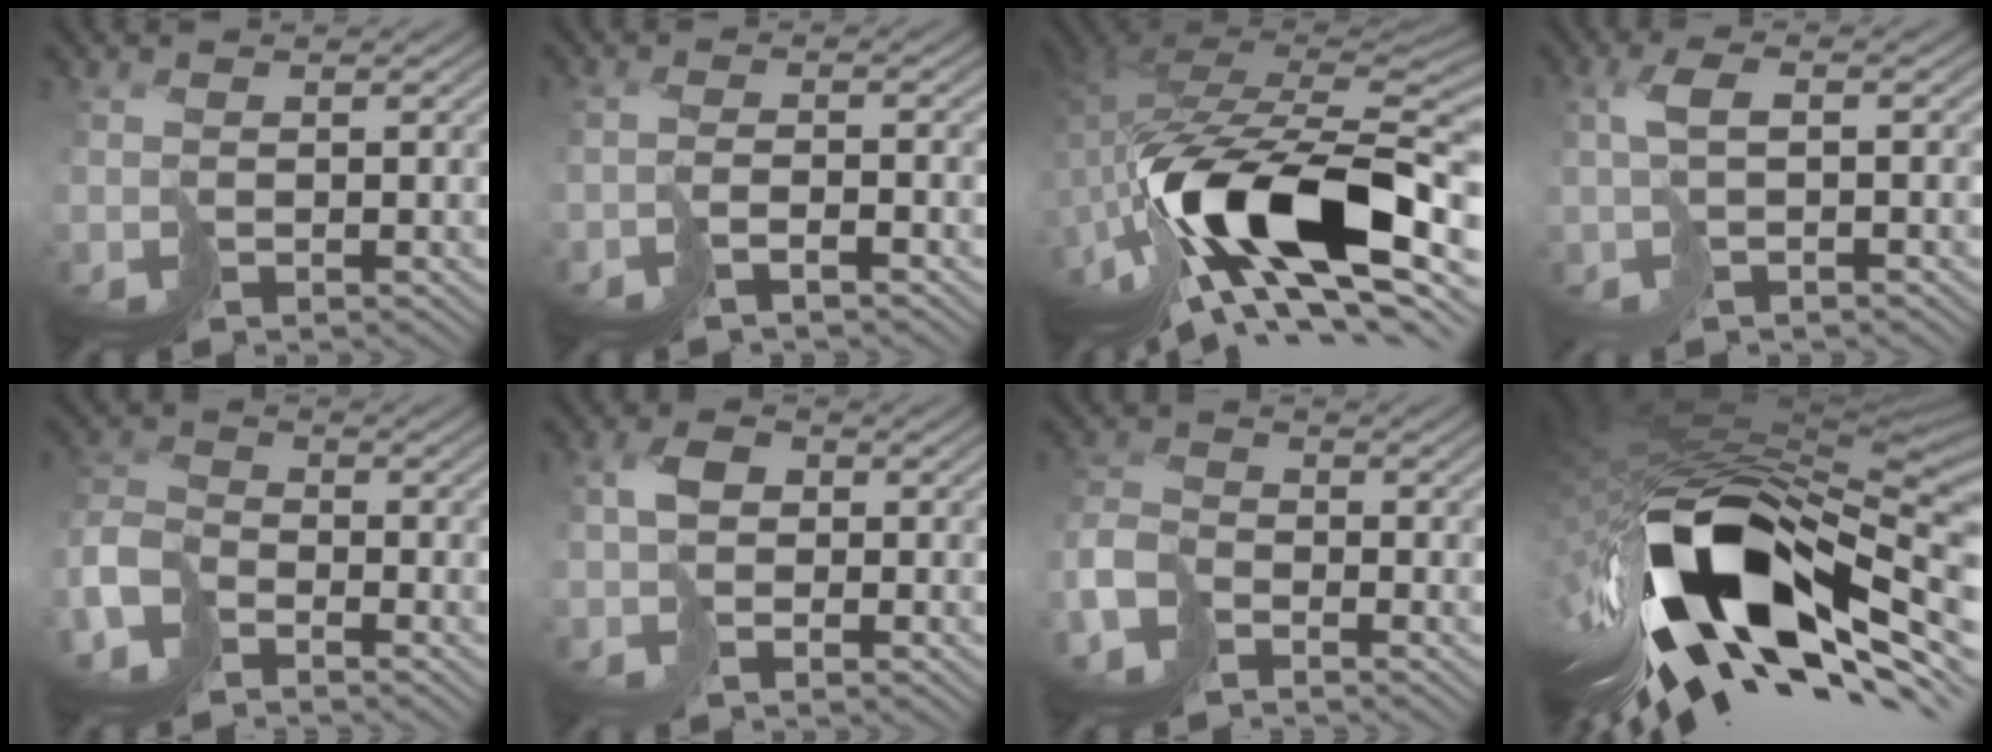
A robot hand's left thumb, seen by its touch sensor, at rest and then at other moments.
{"total": 3.1, "force": [-2.1, 0.5, 2.2], "torque": [-0.048, 0.000, -0.048]}
{"total": 19.8, "force": [-7.3, 9.7, 15.6], "torque": [-0.310, -0.031, -0.116]}
{"total": 3.1, "force": [0.0, 0.8, 3.0], "torque": [-0.063, 0.010, -0.004]}
{"total": 7.2, "force": [-5.0, 3.5, 3.7], "torque": [-0.096, -0.010, -0.118]}
{"total": 3.5, "force": [-0.7, 2.5, 2.2], "torque": [-0.042, 0.006, -0.023]}
{"total": 5.8, "force": [-4.0, 2.9, 2.9], "torque": [-0.073, -0.005, -0.098]}
{"total": 19.2, "force": [-6.7, 9.1, 15.5], "torque": [-0.312, -0.034, -0.107]}